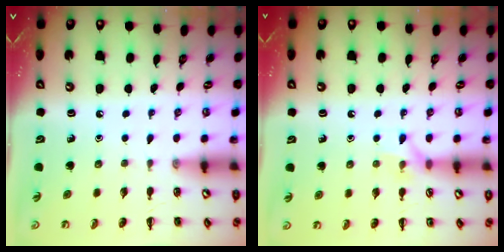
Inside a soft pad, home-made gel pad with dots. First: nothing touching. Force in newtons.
{"total": 6.2, "press": 6.2, "slide": 0.6}